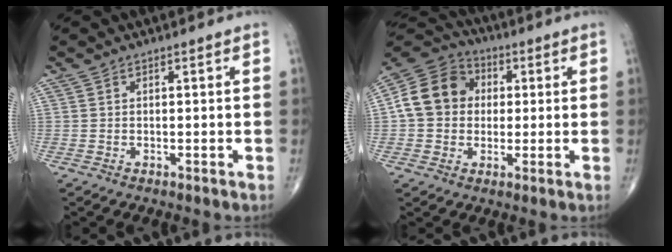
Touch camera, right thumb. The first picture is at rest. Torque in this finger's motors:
{"motor_torque": [1.10, 2.43, 0.82, -0.54, 0.12]}